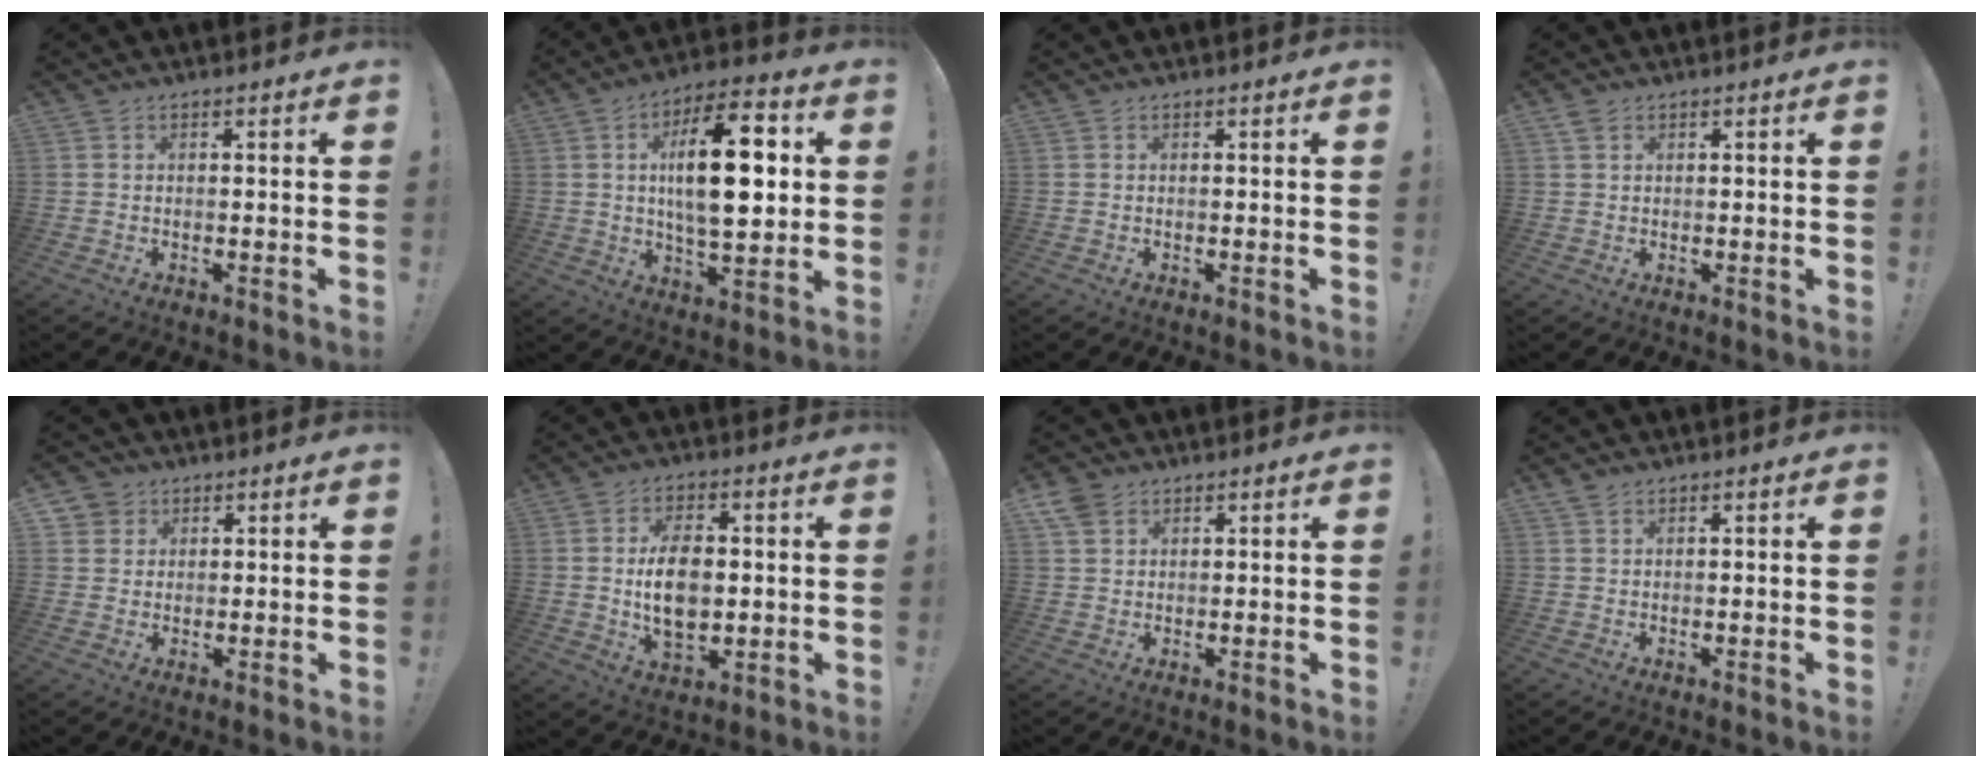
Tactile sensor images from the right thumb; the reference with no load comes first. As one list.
[{"total": 20.7, "force": [3.1, 9.2, 18.3], "torque": [-0.289, -0.001, 0.039]}, {"total": 0.0}, {"total": 1.5, "force": [1.1, 0.9, 0.5], "torque": [-0.004, -0.003, 0.020]}, {"total": 4.0, "force": [2.0, 3.5, 0.3], "torque": [-0.003, -0.008, 0.038]}, {"total": 12.0, "force": [0.3, 7.4, 9.4], "torque": [-0.161, -0.007, 0.001]}, {"total": 4.6, "force": [2.8, 3.2, 1.6], "torque": [-0.024, -0.010, 0.054]}, {"total": 1.4, "force": [1.1, 0.6, 0.4], "torque": [-0.001, -0.005, 0.021]}]